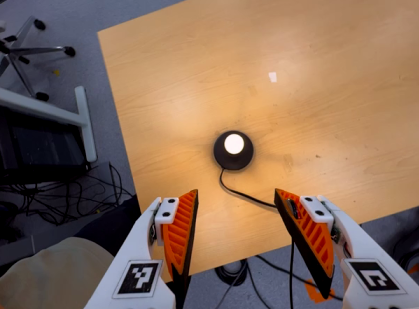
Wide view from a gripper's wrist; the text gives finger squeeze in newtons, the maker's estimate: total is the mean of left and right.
{"total": 0.0}